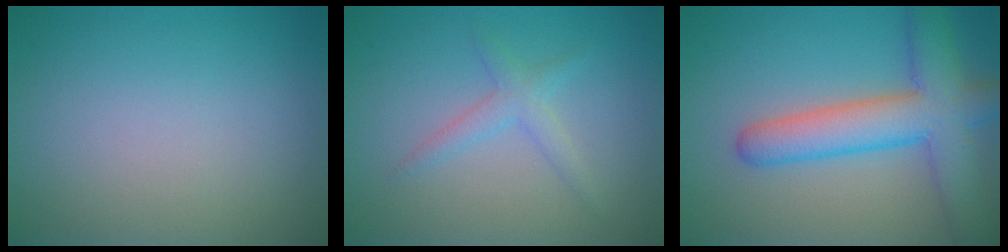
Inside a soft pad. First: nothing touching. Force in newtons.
{"total": 1.8, "press": 1.8, "slide": 0.1}
{"total": 7.1, "press": 7.1, "slide": 0.2}